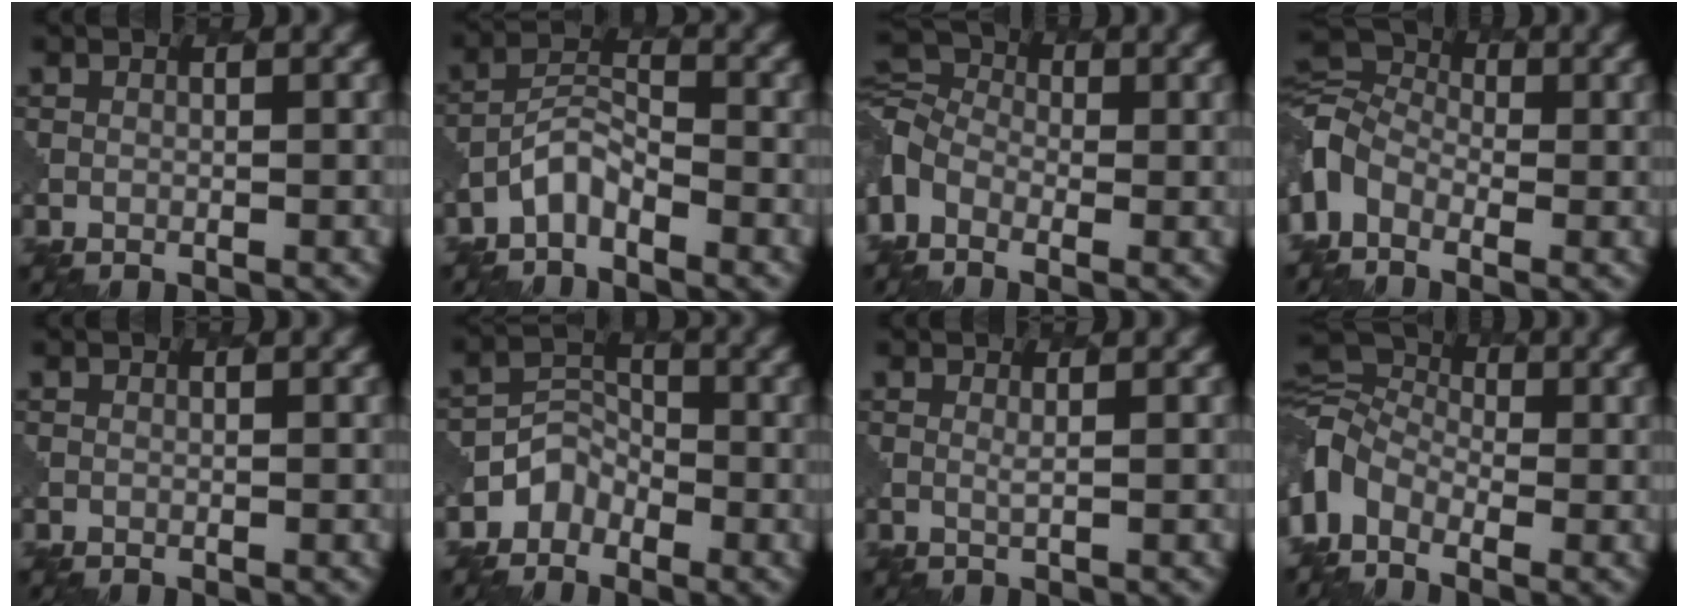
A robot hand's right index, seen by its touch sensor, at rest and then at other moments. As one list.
[{"total": 2.5, "force": [-2.1, 0.9, 1.2], "torque": [-0.023, 0.011, -0.048]}, {"total": 5.0, "force": [-1.7, 3.4, 3.2], "torque": [-0.073, 0.003, -0.055]}, {"total": 5.9, "force": [-1.9, 3.9, 3.9], "torque": [-0.087, 0.005, -0.061]}, {"total": 0.0}, {"total": 2.5, "force": [-1.7, 1.8, 0.3], "torque": [0.002, 0.008, -0.040]}, {"total": 0.8, "force": [0.5, 0.1, 0.6], "torque": [-0.009, -0.003, 0.008]}, {"total": 6.7, "force": [-2.2, 4.4, 4.5], "torque": [-0.100, 0.001, -0.066]}]